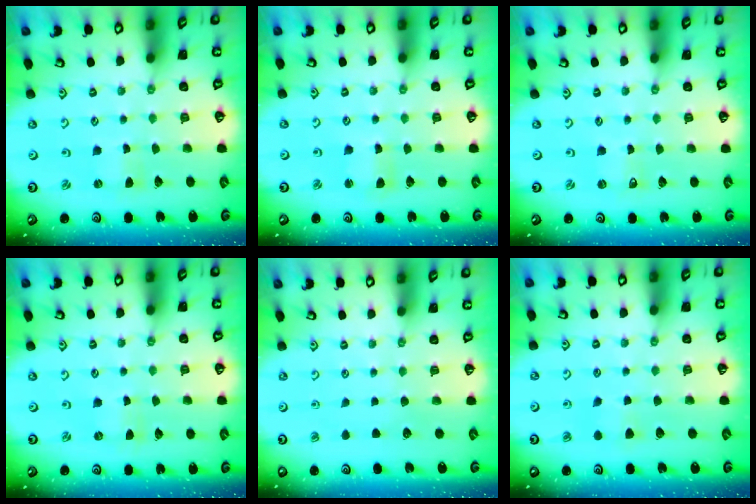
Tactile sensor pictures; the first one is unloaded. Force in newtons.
{"total": 2.2, "press": 2.2, "slide": 0.4}
{"total": 0.6, "press": 0.6, "slide": 0.0}
{"total": 0.0}
{"total": 0.0}
{"total": 3.9, "press": 3.9, "slide": 0.5}